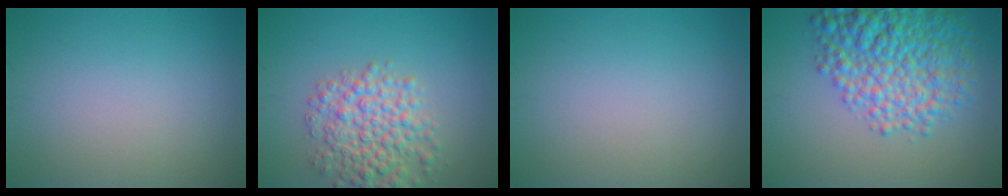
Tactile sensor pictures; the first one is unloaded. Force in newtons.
{"total": 5.6, "press": 5.6, "slide": 0.2}
{"total": 0.0}
{"total": 8.9, "press": 8.9, "slide": 0.3}